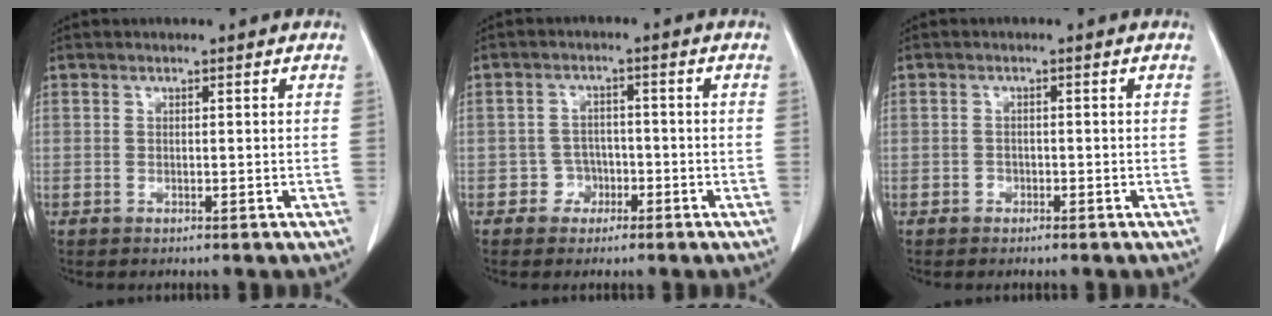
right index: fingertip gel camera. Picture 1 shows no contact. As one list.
[{"total": 3.0, "force": [-1.5, 2.6, 0.3], "torque": [0.004, 0.015, -0.026]}, {"total": 1.0, "force": [-0.6, 0.7, 0.2], "torque": [-0.002, 0.004, -0.012]}]